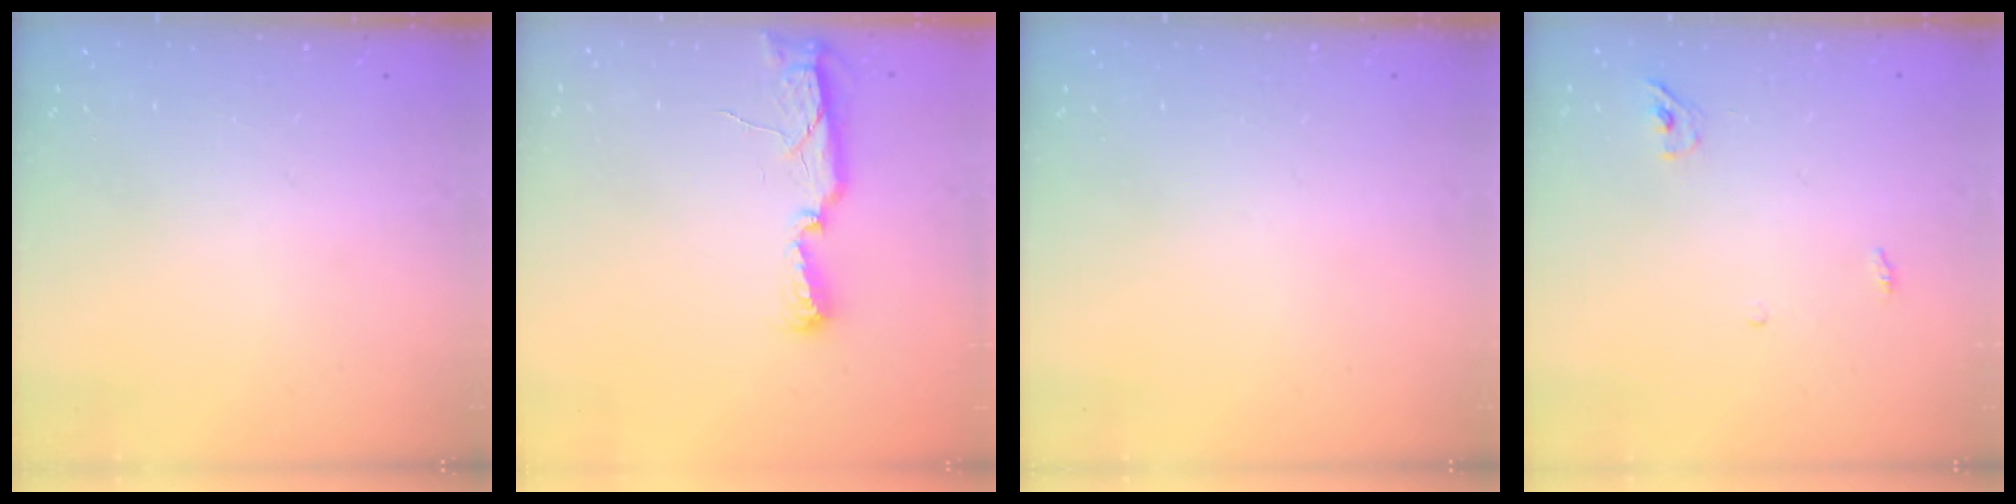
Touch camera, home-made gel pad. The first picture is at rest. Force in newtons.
{"total": 9.5, "press": 8.0, "slide": 5.2}
{"total": 0.0}
{"total": 3.9, "press": 3.7, "slide": 1.2}